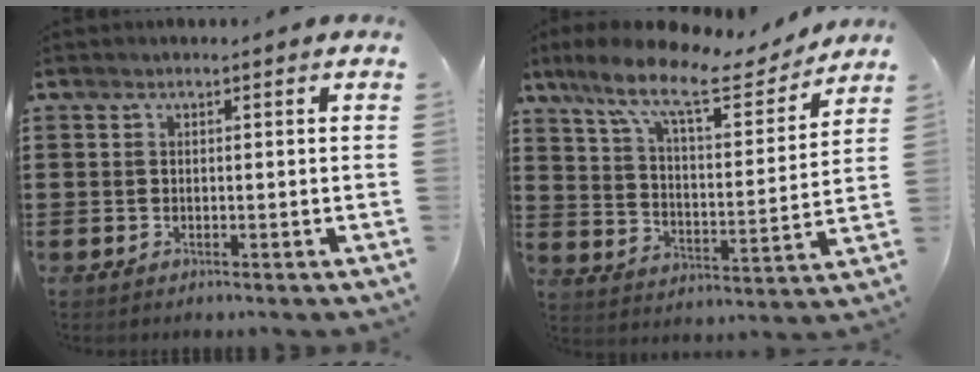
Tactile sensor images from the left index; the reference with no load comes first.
{"total": 11.6, "force": [8.9, 2.2, 7.1], "torque": [-0.161, -0.046, 0.148]}